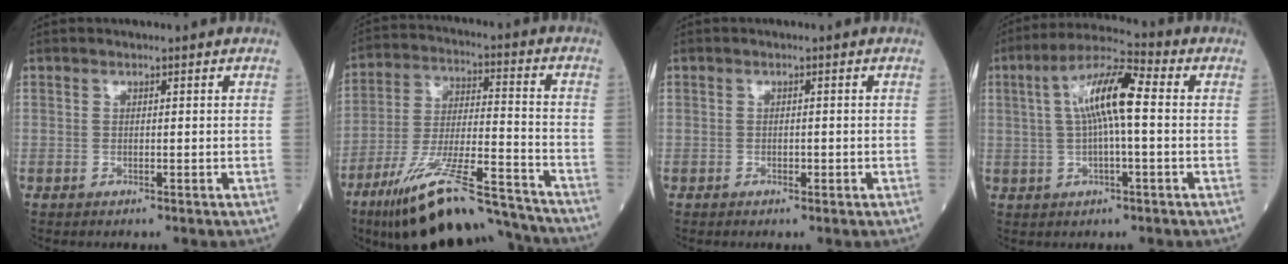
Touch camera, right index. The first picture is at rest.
{"total": 19.4, "force": [-16.1, 1.9, 10.6], "torque": [-0.181, -0.005, -0.281]}
{"total": 0.7, "force": [-0.3, 0.4, 0.5], "torque": [-0.008, 0.001, -0.003]}
{"total": 9.8, "force": [1.2, 1.5, 9.6], "torque": [-0.184, 0.023, 0.017]}